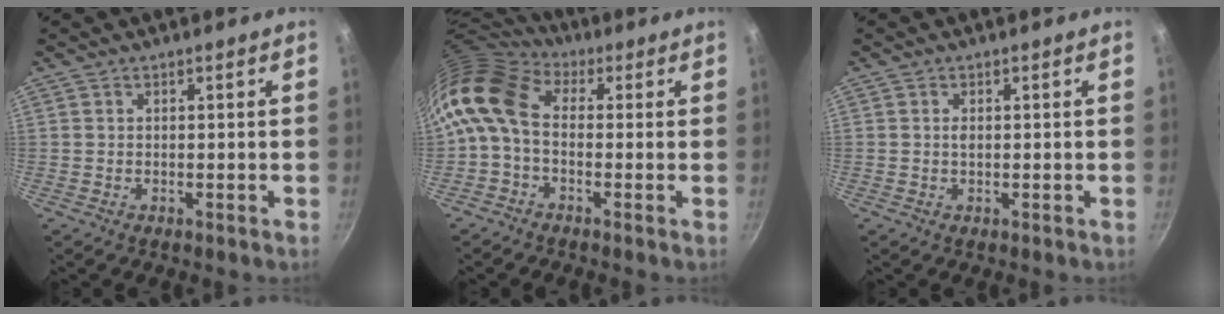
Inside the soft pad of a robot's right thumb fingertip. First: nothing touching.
{"total": 11.9, "force": [0.0, 8.1, 8.8], "torque": [-0.171, 0.025, -0.022]}
{"total": 1.1, "force": [0.2, 0.7, 0.8], "torque": [-0.014, 0.002, 0.003]}